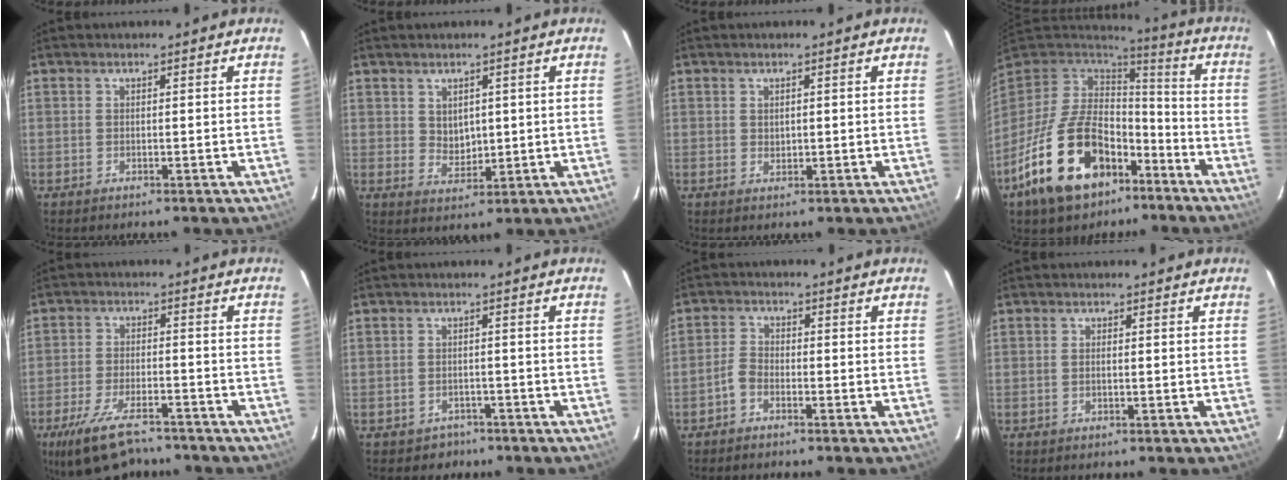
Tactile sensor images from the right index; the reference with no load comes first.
{"total": 3.7, "force": [1.3, 2.9, 1.9], "torque": [-0.027, 0.003, 0.032]}
{"total": 1.1, "force": [0.5, 0.9, 0.5], "torque": [-0.006, 0.004, 0.010]}
{"total": 22.1, "force": [-11.6, 13.0, 13.6], "torque": [-0.285, -0.008, -0.181]}
{"total": 13.1, "force": [-9.9, 4.9, 7.0], "torque": [-0.156, -0.024, -0.168]}
{"total": 3.8, "force": [-2.5, 2.9, 0.0], "torque": [-0.009, 0.011, -0.029]}
{"total": 2.7, "force": [-1.9, 1.4, 1.2], "torque": [-0.033, 0.009, -0.040]}
{"total": 0.9, "force": [0.0, 0.3, 0.9], "torque": [-0.017, 0.003, -0.003]}